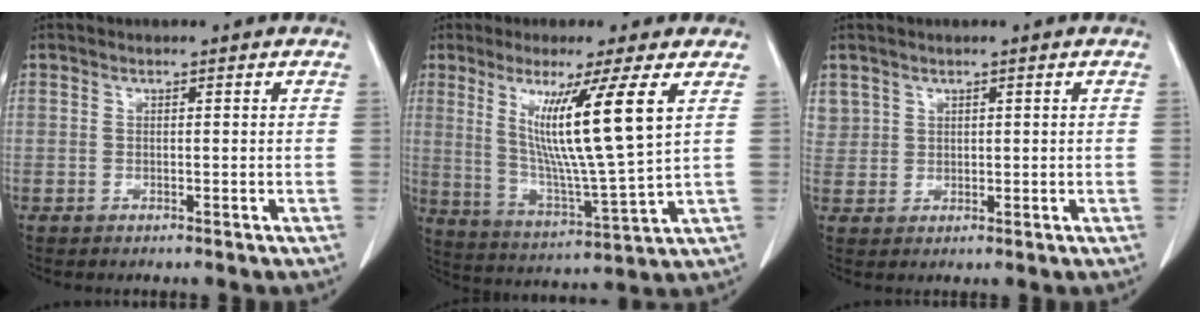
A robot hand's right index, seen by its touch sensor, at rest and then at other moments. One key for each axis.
{"total": 13.9, "fx": 4.9, "fy": -1.3, "fz": 12.9, "tx": -0.234, "ty": -0.028, "tz": 0.089}
{"total": 3.0, "fx": 1.6, "fy": 2.5, "fz": 0.2, "tx": 0.004, "ty": 0.005, "tz": 0.035}